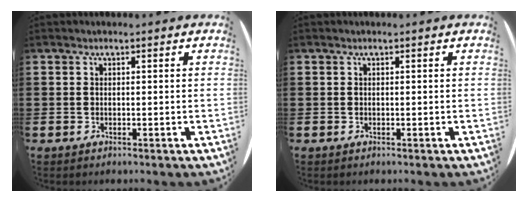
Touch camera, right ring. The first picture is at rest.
{"total": 0.0}